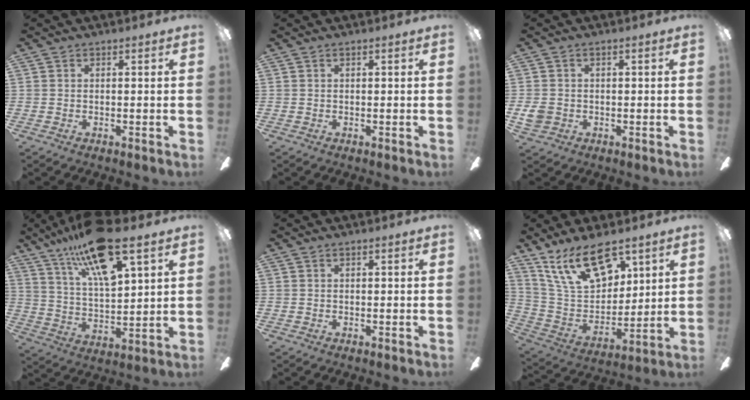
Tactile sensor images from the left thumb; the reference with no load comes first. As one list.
[{"total": 0.0}, {"total": 3.3, "force": [-0.4, 2.8, 1.7], "torque": [-0.035, 0.006, -0.007]}, {"total": 17.9, "force": [12.2, 5.0, 12.1], "torque": [-0.217, -0.056, 0.204]}, {"total": 0.0}, {"total": 18.6, "force": [11.7, 9.6, 10.8], "torque": [-0.204, -0.048, 0.212]}]